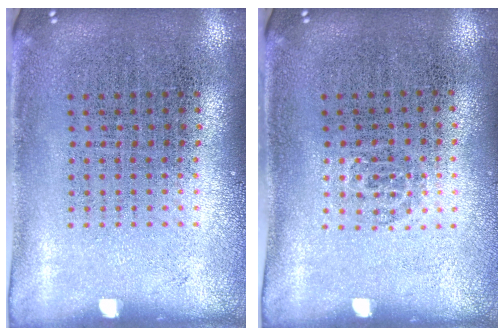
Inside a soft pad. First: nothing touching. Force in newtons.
{"total": 0.6, "press": 0.4, "slide": 0.5}